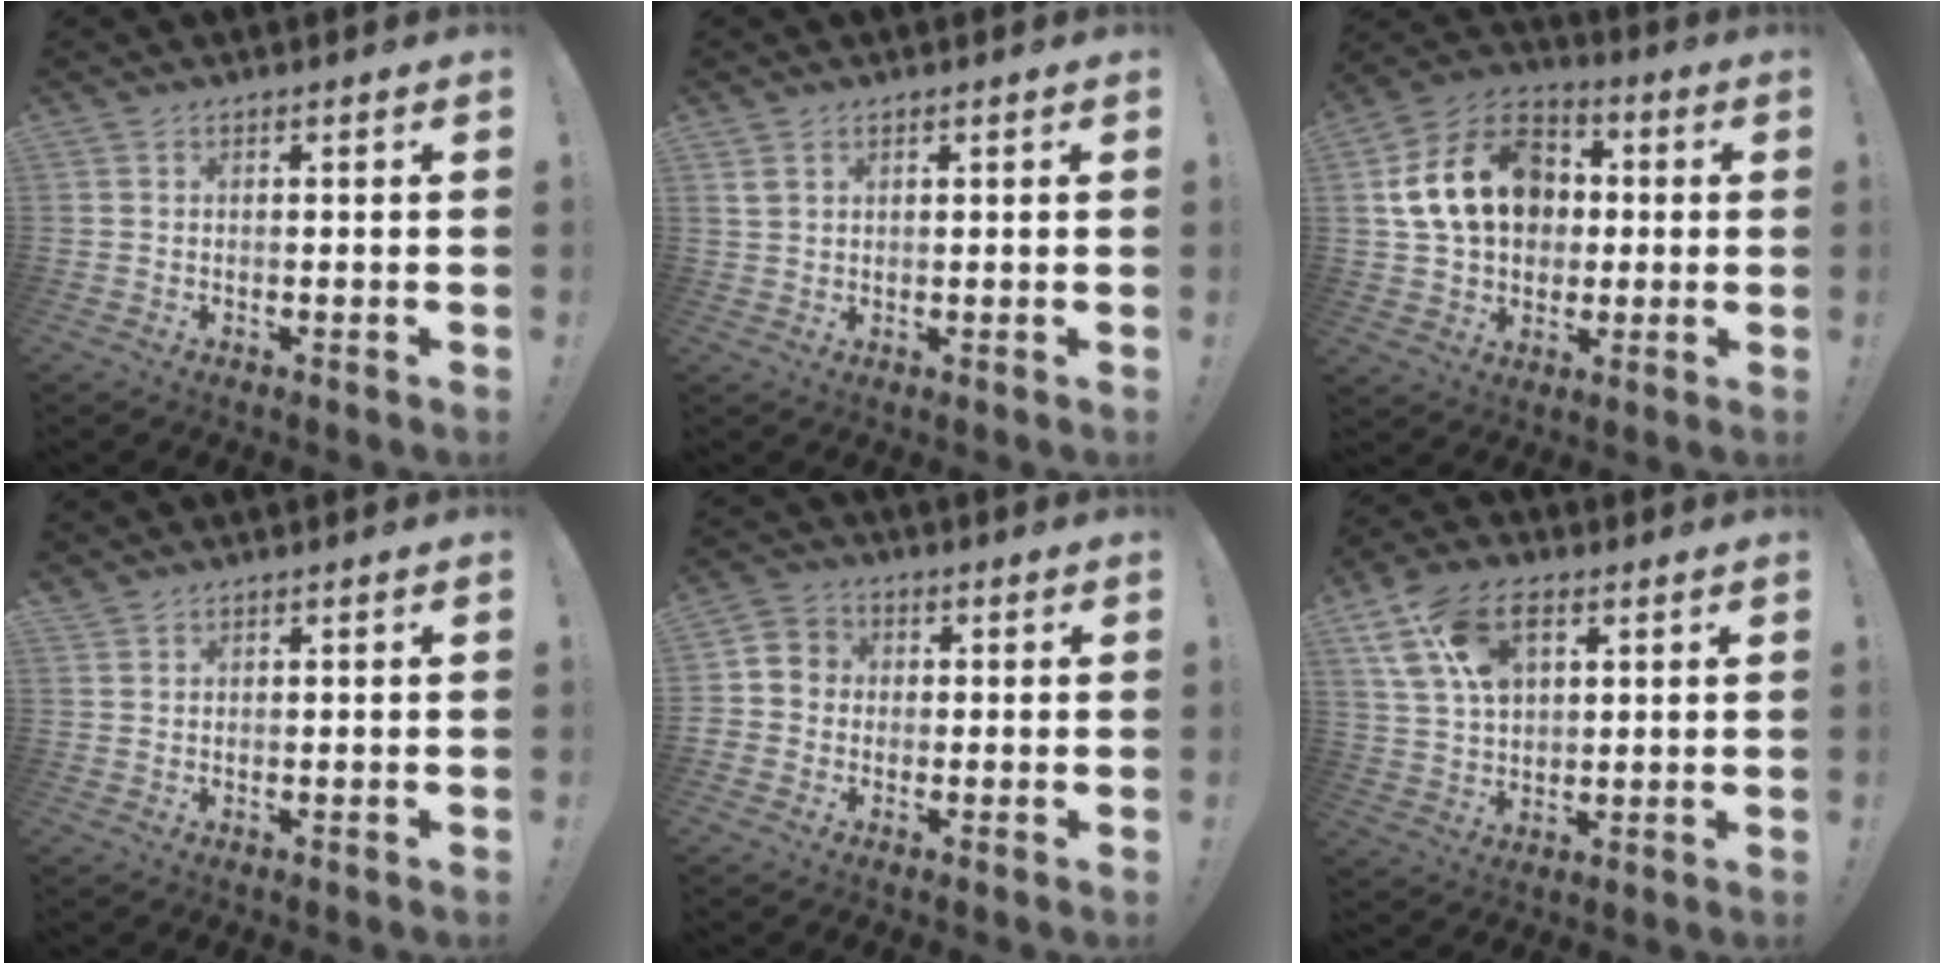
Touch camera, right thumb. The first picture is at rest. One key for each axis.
{"total": 2.5, "fx": 1.4, "fy": 1.6, "fz": 1.4, "tx": -0.028, "ty": 0.001, "tz": 0.027}
{"total": 20.2, "fx": 3.3, "fy": 15.5, "fz": 12.5, "tx": -0.201, "ty": 0.011, "tz": 0.073}
{"total": 1.1, "fx": 1.0, "fy": 0.4, "fz": 0.2, "tx": -0.012, "ty": 0.000, "tz": 0.022}
{"total": 4.7, "fx": -1.1, "fy": 4.4, "fz": 1.3, "tx": -0.025, "ty": 0.020, "tz": -0.018}
{"total": 15.6, "fx": 6.5, "fy": 9.8, "fz": 10.2, "tx": -0.187, "ty": -0.014, "tz": 0.125}